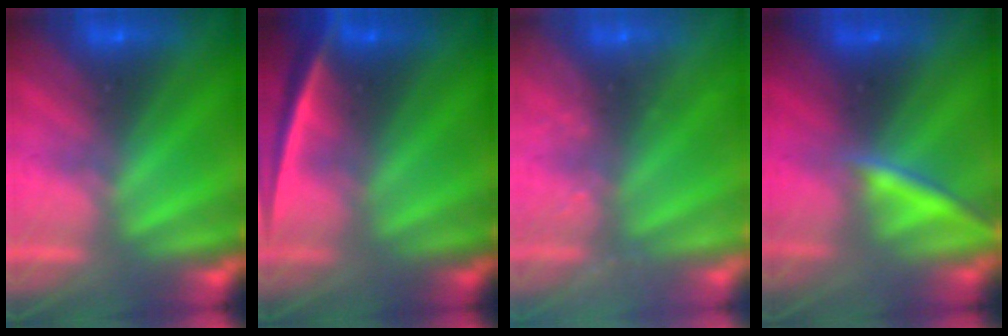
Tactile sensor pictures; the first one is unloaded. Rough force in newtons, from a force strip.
{"total": 2.4}
{"total": 2.3}
{"total": 2.2}